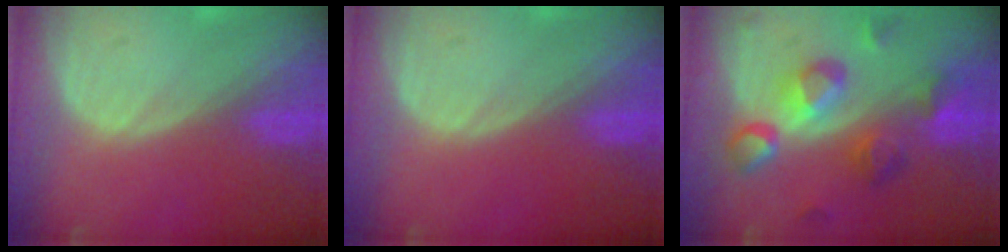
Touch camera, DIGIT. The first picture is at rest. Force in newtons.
{"total": 0.0}
{"total": 9.2, "press": 8.6, "slide": 3.3}